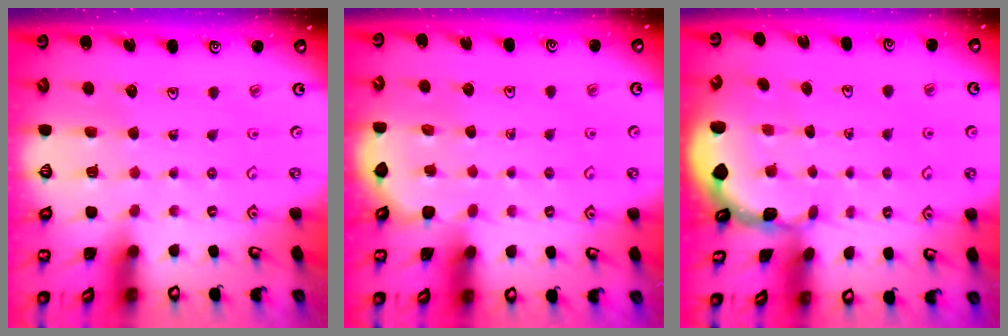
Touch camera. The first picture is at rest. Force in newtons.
{"total": 2.9, "press": 2.9, "slide": 0.3}
{"total": 1.5, "press": 1.5, "slide": 0.1}